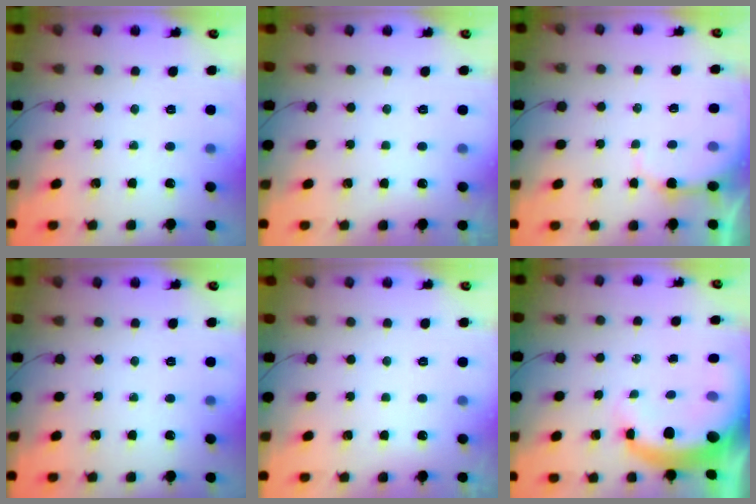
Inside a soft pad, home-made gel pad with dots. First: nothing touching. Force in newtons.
{"total": 3.0, "press": 3.0, "slide": 0.1}
{"total": 4.3, "press": 4.3, "slide": 0.4}
{"total": 0.0}
{"total": 3.0, "press": 3.0, "slide": 0.1}
{"total": 8.9, "press": 8.8, "slide": 1.6}